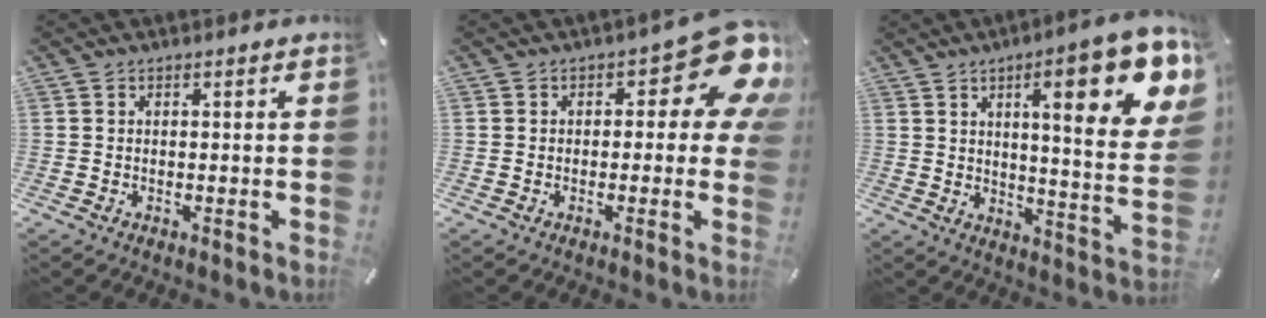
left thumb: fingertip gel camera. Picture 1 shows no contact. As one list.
[{"total": 12.8, "force": [5.3, 5.8, 10.1], "torque": [-0.112, -0.042, 0.090]}, {"total": 18.2, "force": [9.0, 4.3, 15.3], "torque": [-0.212, -0.049, 0.128]}]